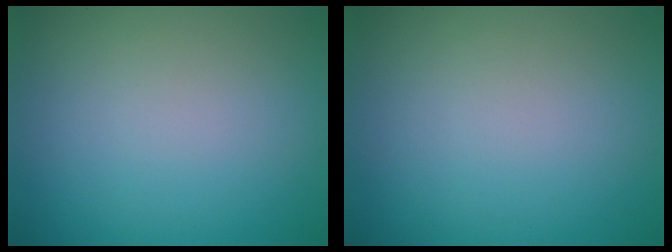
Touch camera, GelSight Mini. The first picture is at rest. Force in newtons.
{"total": 0.0}